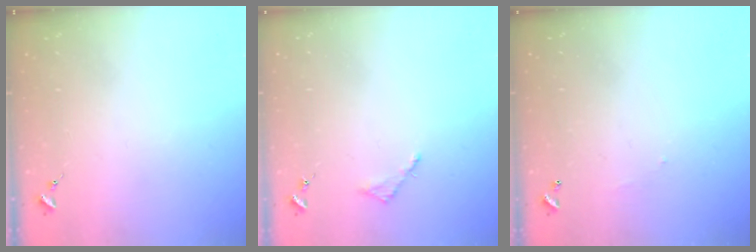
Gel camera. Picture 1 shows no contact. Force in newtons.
{"total": 2.8, "press": 2.7, "slide": 0.3}
{"total": 3.7, "press": 3.7, "slide": 0.2}